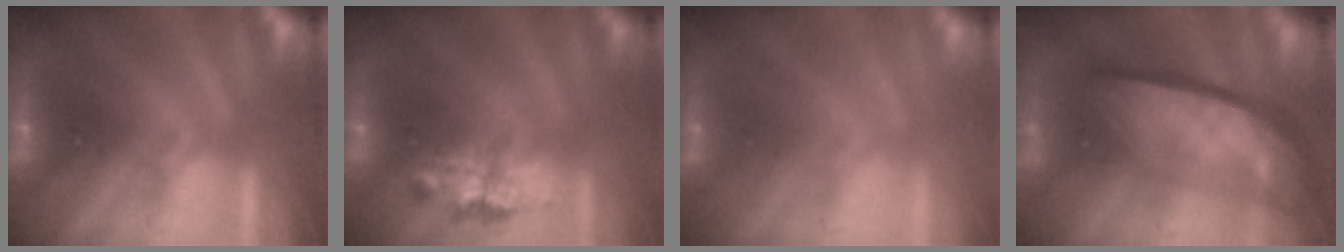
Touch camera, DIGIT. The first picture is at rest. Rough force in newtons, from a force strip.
{"total": 2.4}
{"total": 1.8}
{"total": 7.5}